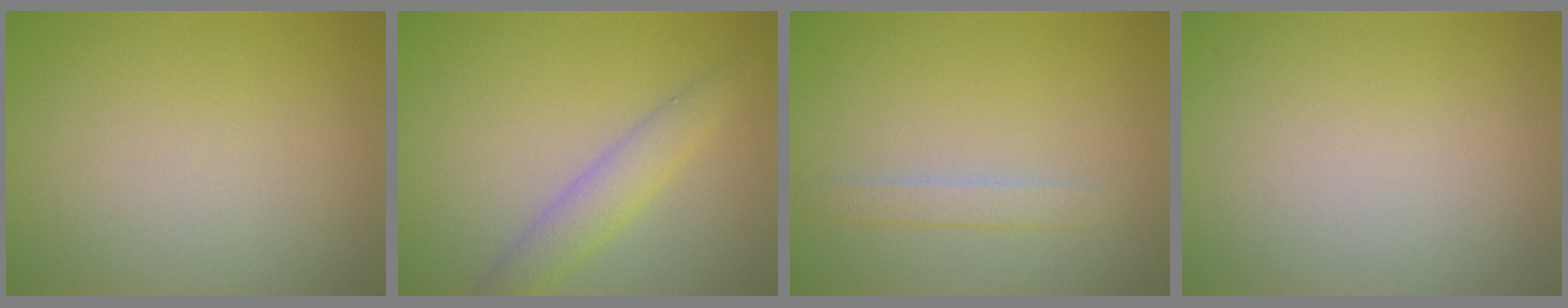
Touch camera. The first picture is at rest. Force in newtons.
{"total": 3.1, "press": 3.1, "slide": 0.1}
{"total": 1.5, "press": 1.5, "slide": 0.1}
{"total": 0.0}